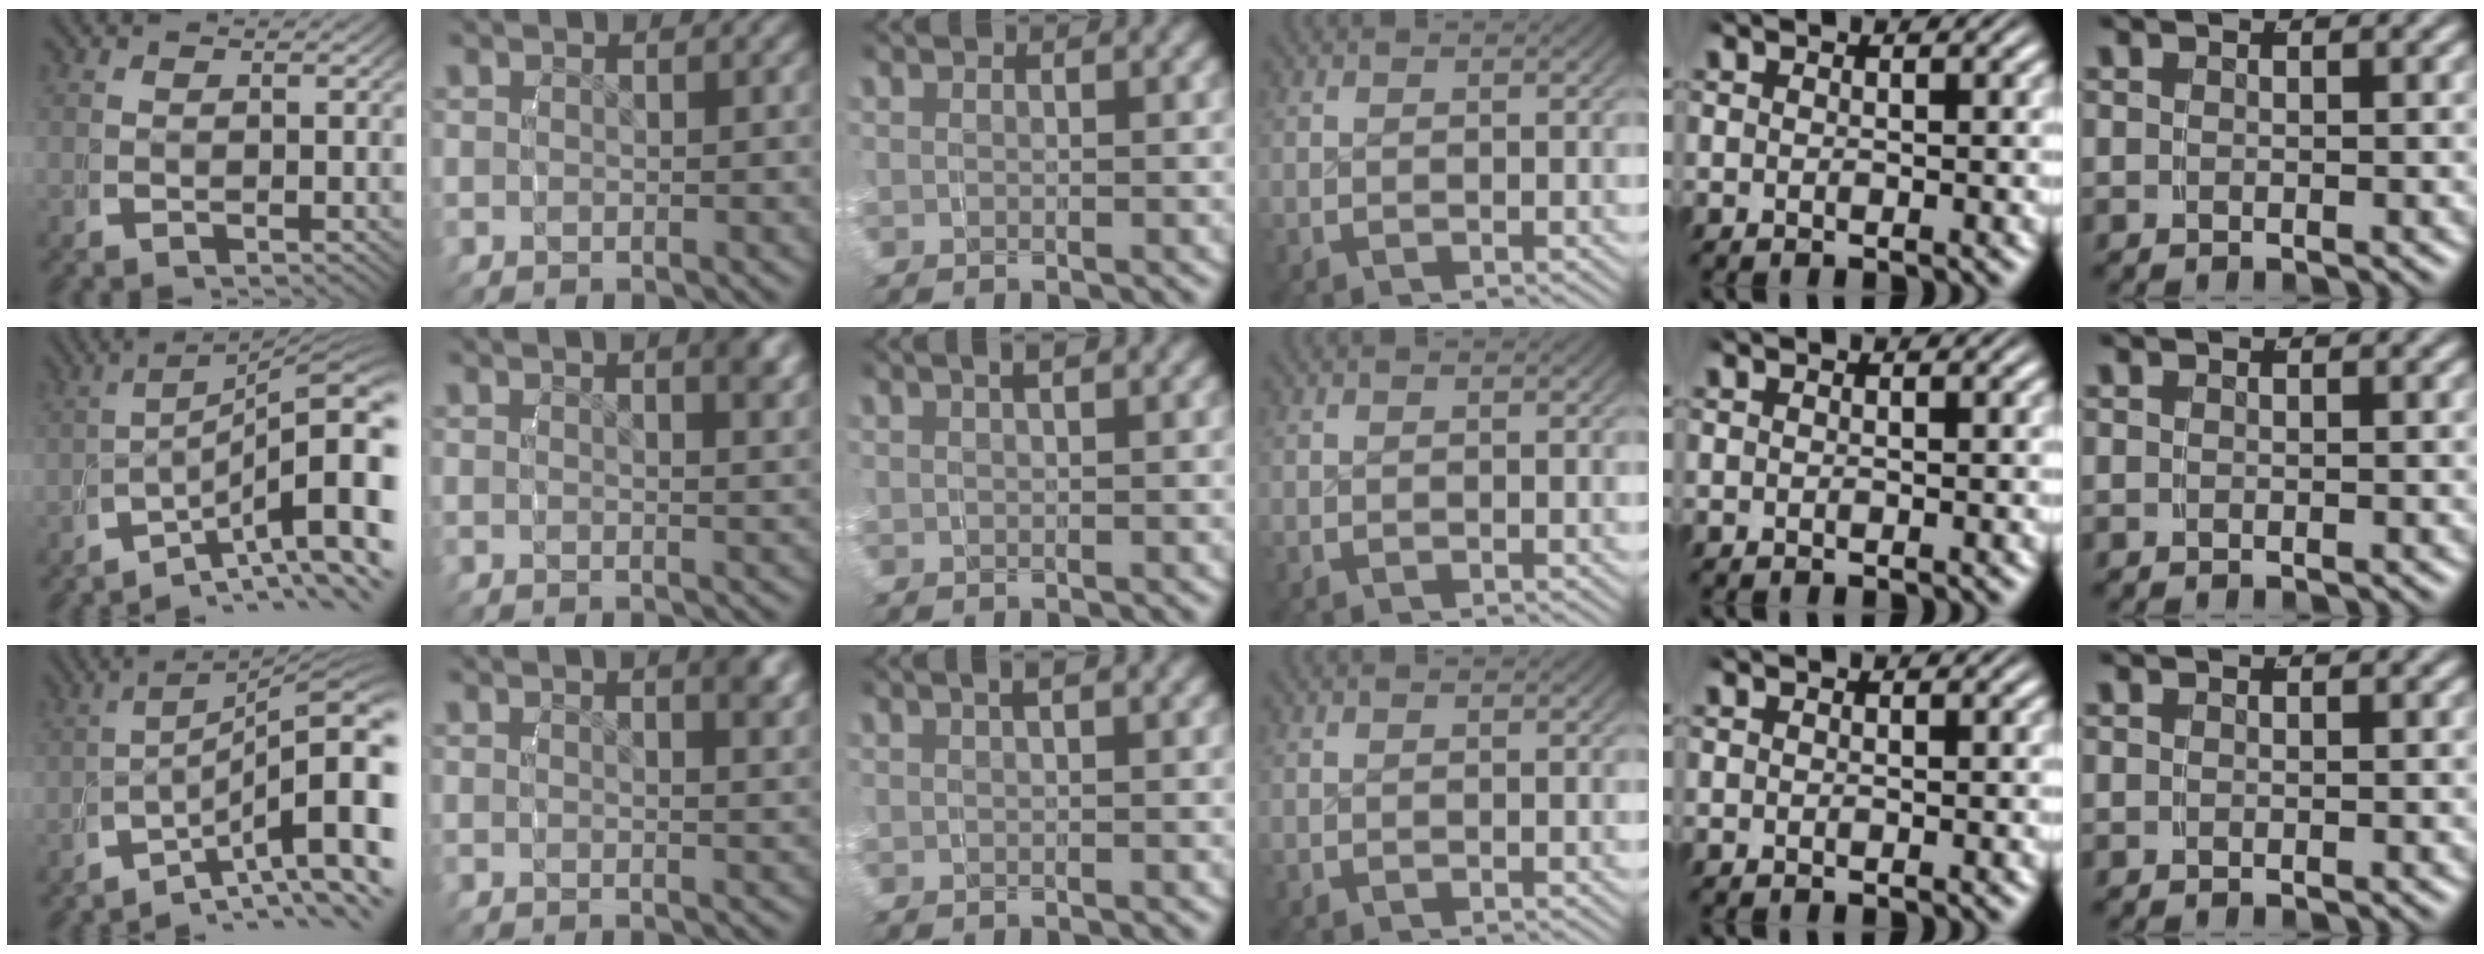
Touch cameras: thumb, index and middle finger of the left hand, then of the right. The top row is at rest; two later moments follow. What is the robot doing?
{"motion": "grasp_and_lifting", "object": "water bottle"}